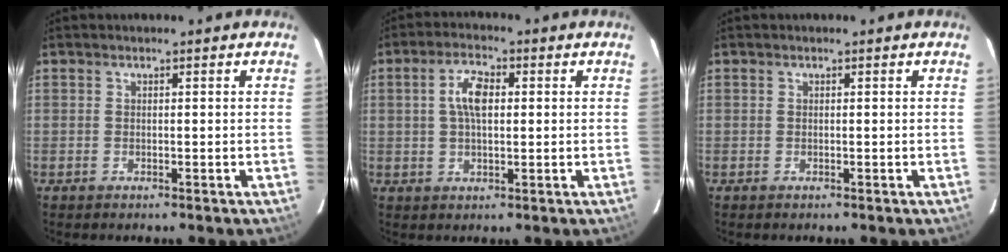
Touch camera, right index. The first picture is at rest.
{"total": 5.6, "force": [0.9, 2.7, 4.8], "torque": [-0.090, 0.013, 0.017]}
{"total": 0.0}